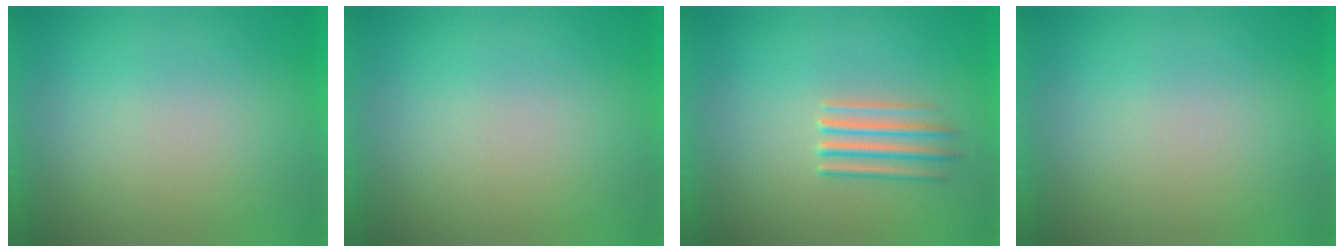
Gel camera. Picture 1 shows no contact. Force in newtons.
{"total": 0.0}
{"total": 2.7}
{"total": 0.0}